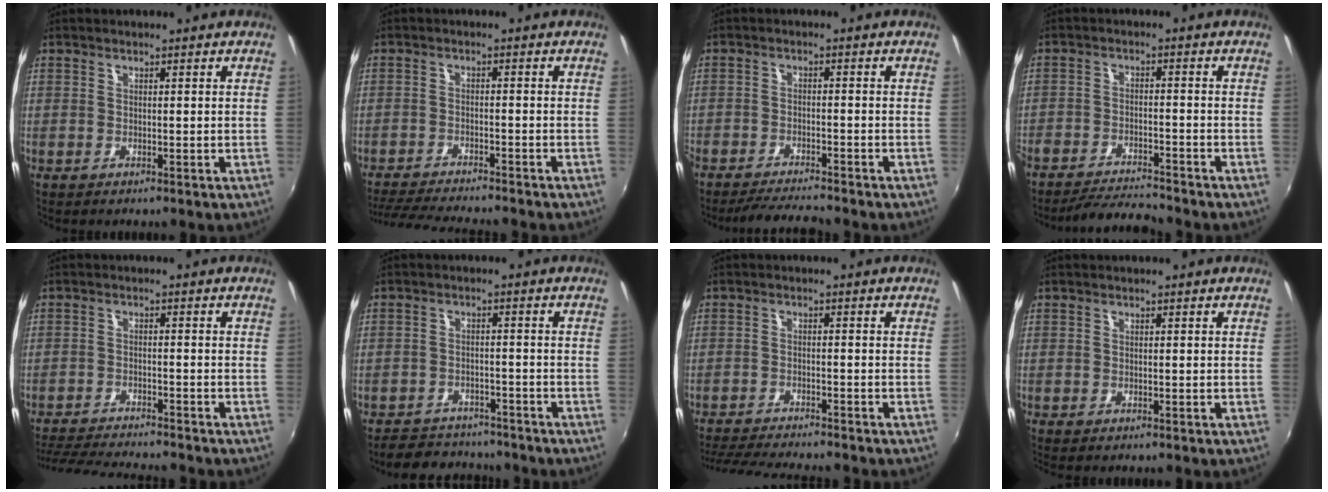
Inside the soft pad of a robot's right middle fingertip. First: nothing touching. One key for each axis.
{"total": 11.3, "fx": -10.4, "fy": 0.8, "fz": 4.4, "tx": -0.106, "ty": -0.020, "tz": -0.168}
{"total": 7.2, "fx": -6.7, "fy": 0.6, "fz": 2.6, "tx": -0.072, "ty": -0.006, "tz": -0.109}
{"total": 9.0, "fx": -8.5, "fy": 0.9, "fz": 2.9, "tx": -0.076, "ty": -0.004, "tz": -0.140}
{"total": 12.7, "fx": -11.7, "fy": 1.8, "fz": 4.7, "tx": -0.111, "ty": -0.017, "tz": -0.181}
{"total": 9.7, "fx": -8.6, "fy": 4.0, "fz": 2.3, "tx": -0.064, "ty": 0.015, "tz": -0.119}
{"total": 11.3, "fx": -10.4, "fy": 1.0, "fz": 4.4, "tx": -0.106, "ty": -0.021, "tz": -0.166}
{"total": 0.7, "fx": -0.6, "fy": 0.2, "fz": 0.3, "tx": -0.008, "ty": -0.004, "tz": -0.012}